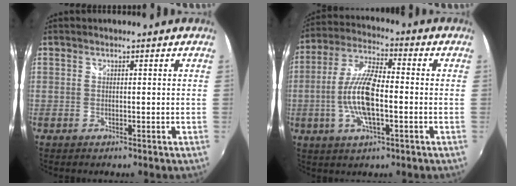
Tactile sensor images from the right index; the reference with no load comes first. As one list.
[{"total": 11.8, "force": [-2.4, 3.5, 11.0], "torque": [-0.226, 0.002, -0.050]}]